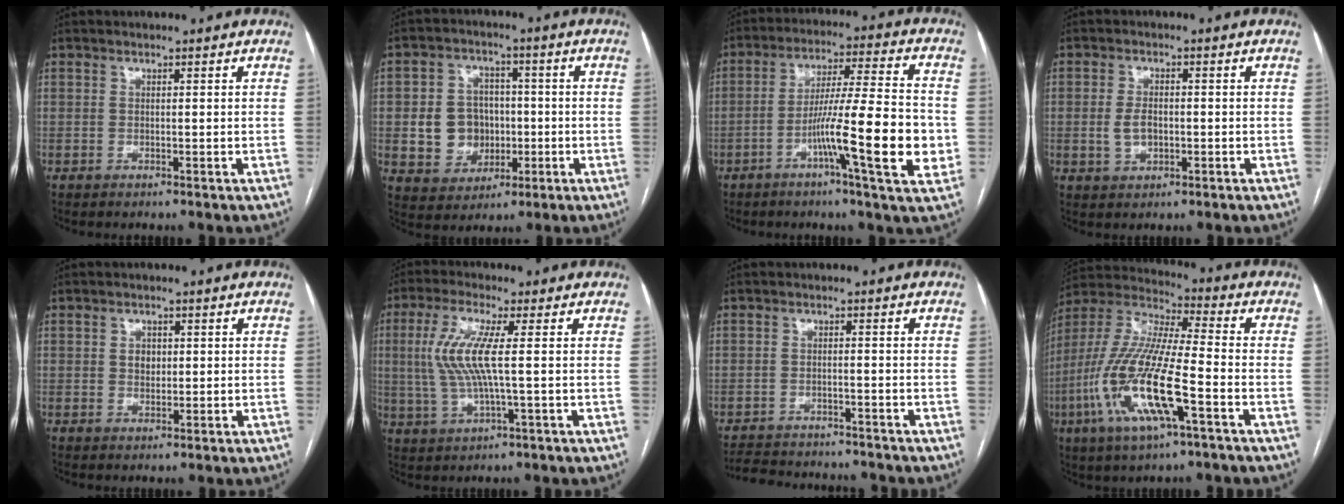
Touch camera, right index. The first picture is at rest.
{"total": 8.6, "force": [-0.8, 7.7, 3.8], "torque": [-0.077, 0.021, -0.004]}
{"total": 15.7, "force": [-4.3, 0.2, 15.1], "torque": [-0.244, -0.005, -0.075]}
{"total": 3.5, "force": [-0.6, 2.1, 2.7], "torque": [-0.056, 0.003, -0.007]}
{"total": 2.2, "force": [0.4, 1.7, 1.3], "torque": [-0.020, 0.001, 0.007]}
{"total": 8.5, "force": [1.0, 1.1, 8.4], "torque": [-0.194, 0.010, 0.020]}
{"total": 11.1, "force": [-10.4, 2.3, 3.0], "torque": [-0.063, 0.004, -0.139]}
{"total": 17.9, "force": [-6.1, 2.8, 16.6], "torque": [-0.362, -0.015, -0.114]}